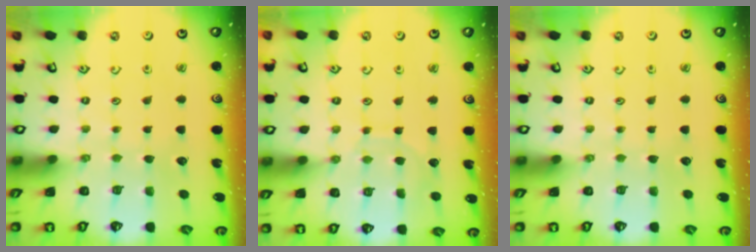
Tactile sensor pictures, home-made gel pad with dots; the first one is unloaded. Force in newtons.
{"total": 6.7, "press": 6.7, "slide": 0.4}
{"total": 0.0}